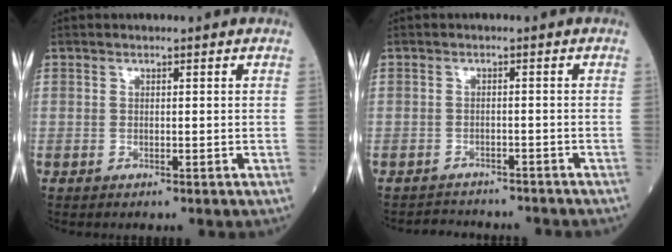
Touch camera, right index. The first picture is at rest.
{"total": 5.4, "force": [-5.1, 1.6, 0.6], "torque": [-0.011, -0.001, -0.065]}